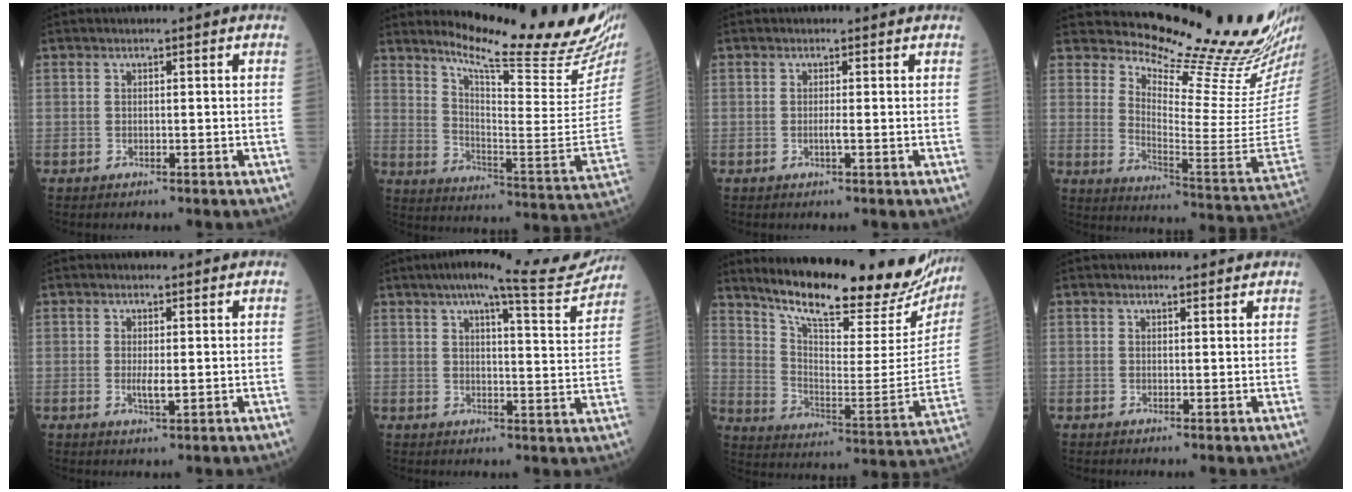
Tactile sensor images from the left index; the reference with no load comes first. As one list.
[{"total": 22.9, "force": [20.2, 0.4, 10.6], "torque": [-0.170, -0.117, 0.269]}, {"total": 0.7, "force": [-0.2, -0.1, 0.6], "torque": [-0.016, -0.002, -0.006]}, {"total": 21.1, "force": [19.7, -0.1, 7.7], "torque": [-0.134, -0.140, 0.260]}, {"total": 2.0, "force": [0.1, 0.5, 1.9], "torque": [-0.040, -0.007, 0.005]}, {"total": 13.7, "force": [12.1, 1.1, 6.3], "torque": [-0.088, -0.007, 0.145]}, {"total": 26.5, "force": [23.3, 4.6, 11.9], "torque": [-0.193, -0.078, 0.318]}, {"total": 2.0, "force": [1.9, 0.5, 0.0], "torque": [-0.005, -0.002, 0.022]}]